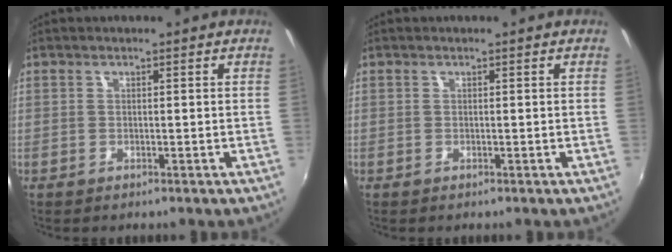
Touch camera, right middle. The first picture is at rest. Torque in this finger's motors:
{"motor_torque": [0.16, -0.20, 0.02, 0.00]}